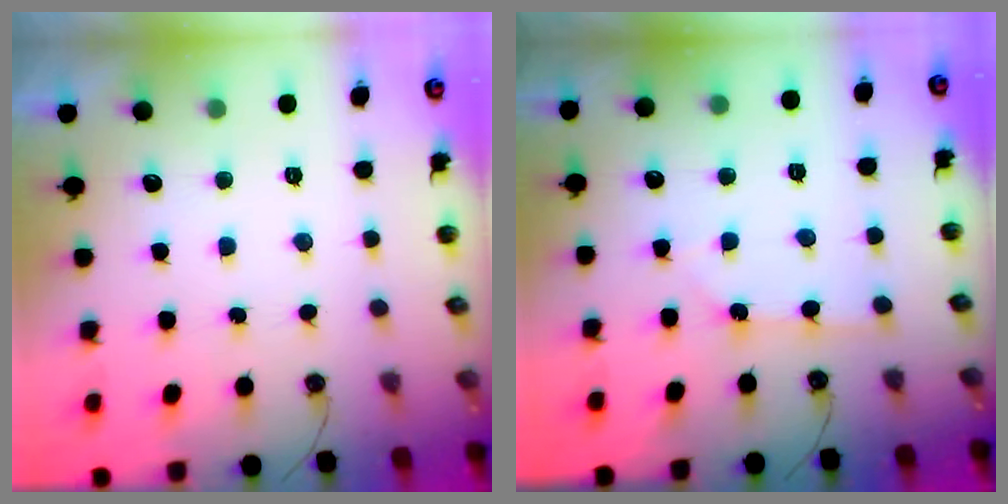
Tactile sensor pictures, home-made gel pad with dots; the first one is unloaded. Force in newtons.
{"total": 1.4, "press": 1.4, "slide": 0.2}